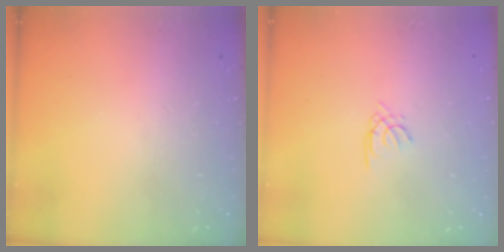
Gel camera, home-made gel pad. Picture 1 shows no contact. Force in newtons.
{"total": 1.5, "press": 1.4, "slide": 0.4}